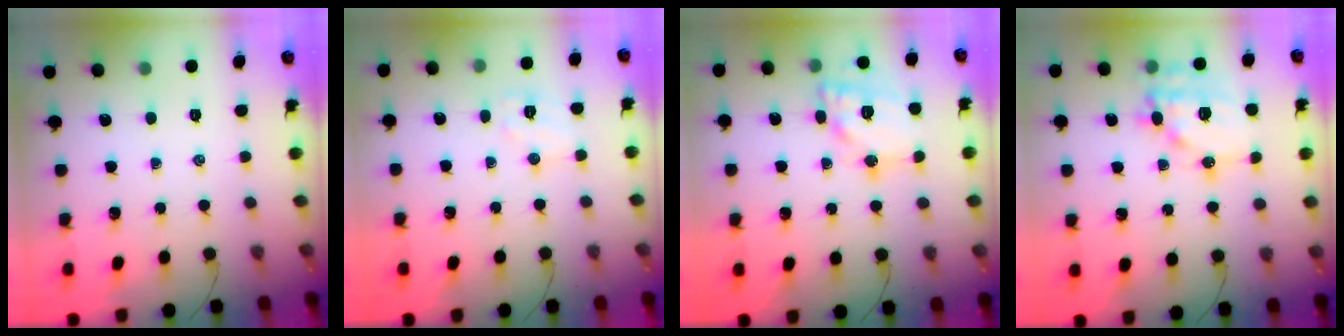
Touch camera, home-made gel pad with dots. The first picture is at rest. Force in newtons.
{"total": 6.0, "press": 5.9, "slide": 1.0}
{"total": 15.3, "press": 15.2, "slide": 1.8}
{"total": 15.5, "press": 15.2, "slide": 3.1}